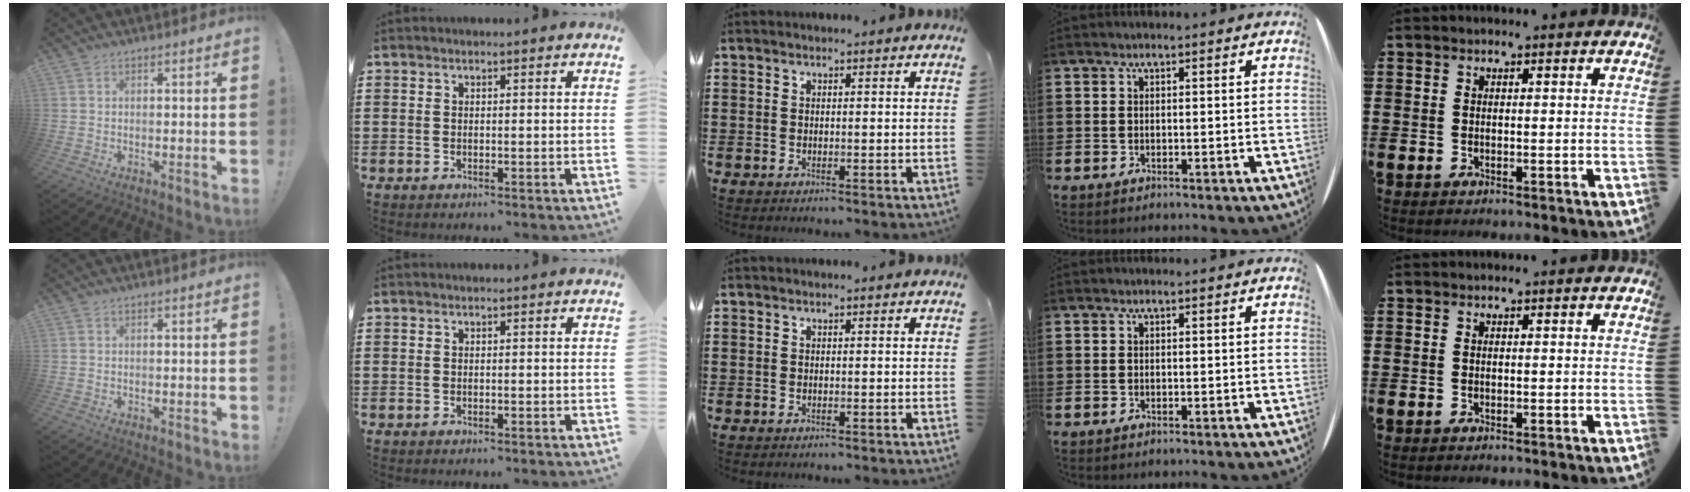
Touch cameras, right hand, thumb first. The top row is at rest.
{}